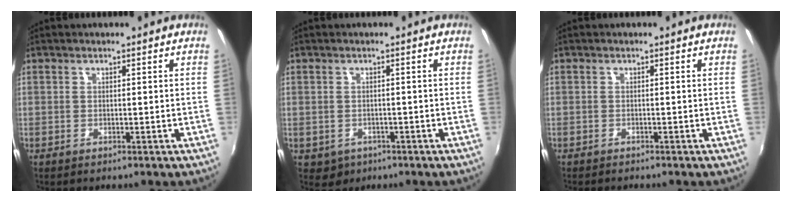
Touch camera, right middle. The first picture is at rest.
{"total": 2.9, "force": [-0.9, 2.5, 0.9], "torque": [-0.025, -0.004, -0.006]}
{"total": 1.2, "force": [-1.2, 0.0, 0.3], "torque": [-0.008, -0.009, -0.020]}